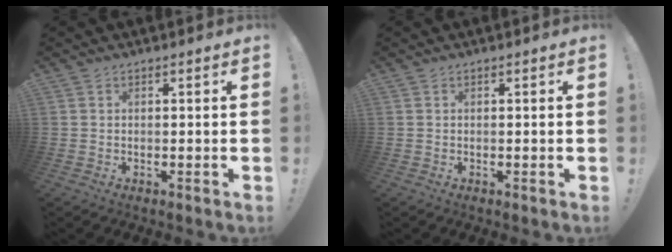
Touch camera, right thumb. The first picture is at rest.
{"total": 0.0}